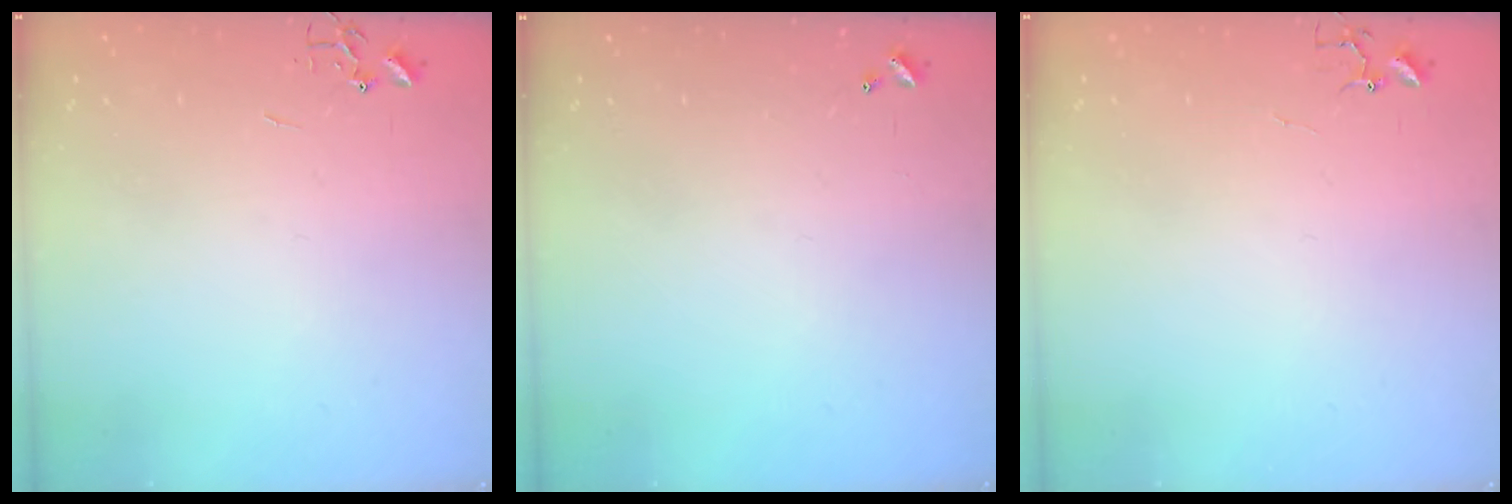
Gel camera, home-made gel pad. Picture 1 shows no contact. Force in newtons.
{"total": 0.0}
{"total": 3.8, "press": 3.8, "slide": 0.4}